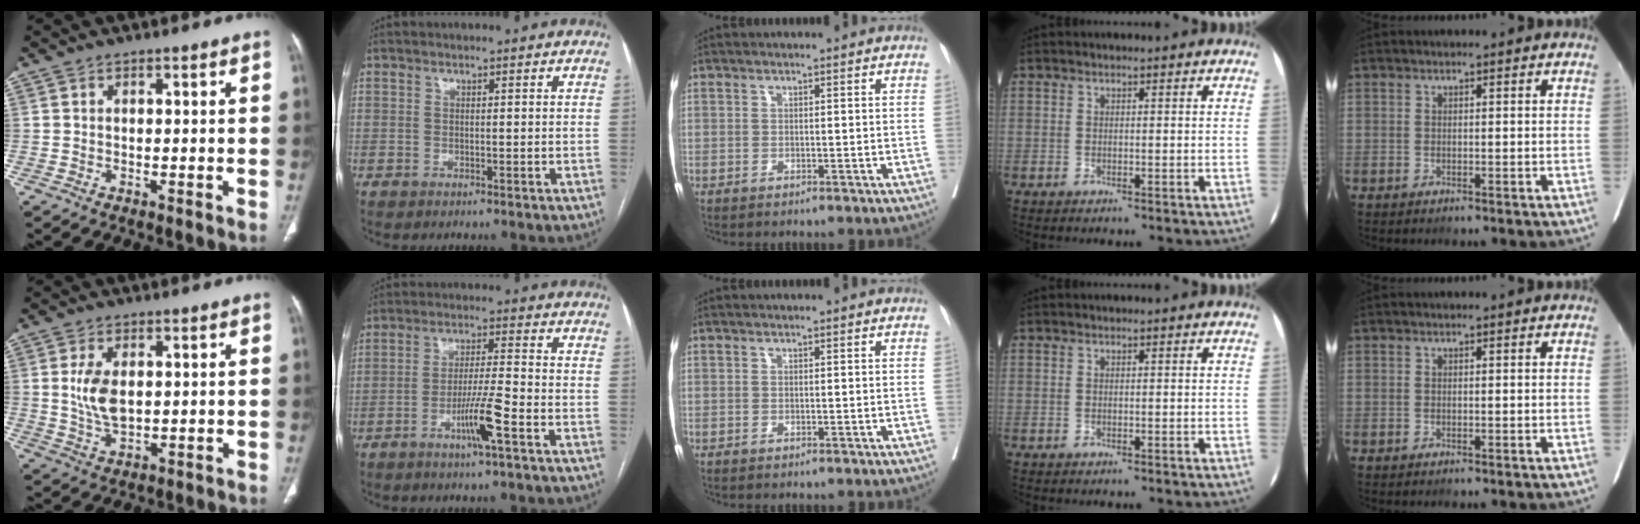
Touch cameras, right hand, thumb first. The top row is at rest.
{"thumb": {"total": 6.7, "force": [1.0, 3.8, 5.5], "torque": [-0.107, -0.007, 0.023]}, "index": {"total": 6.7, "force": [-3.3, -0.4, 5.8], "torque": [-0.110, -0.004, -0.060]}}